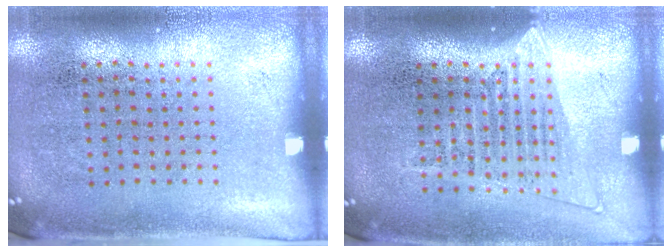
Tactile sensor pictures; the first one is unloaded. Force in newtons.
{"total": 1.4, "press": 1.3, "slide": 0.6}